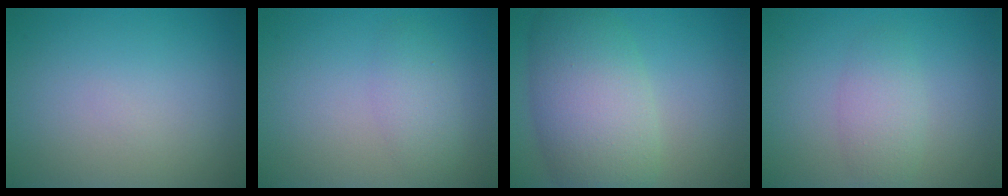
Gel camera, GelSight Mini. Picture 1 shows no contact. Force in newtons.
{"total": 2.2, "press": 2.2, "slide": 0.1}
{"total": 8.4, "press": 8.4, "slide": 0.3}
{"total": 2.5, "press": 2.5, "slide": 0.0}